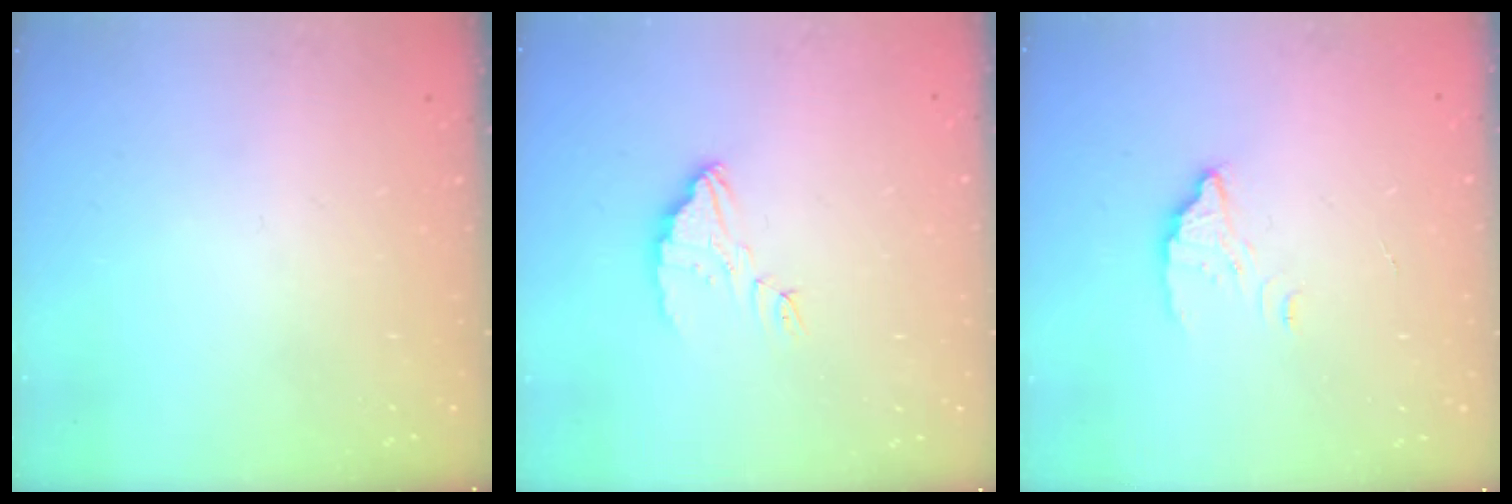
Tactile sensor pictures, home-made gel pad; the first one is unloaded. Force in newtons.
{"total": 3.6, "press": 3.6, "slide": 0.2}
{"total": 2.7, "press": 2.7, "slide": 0.1}